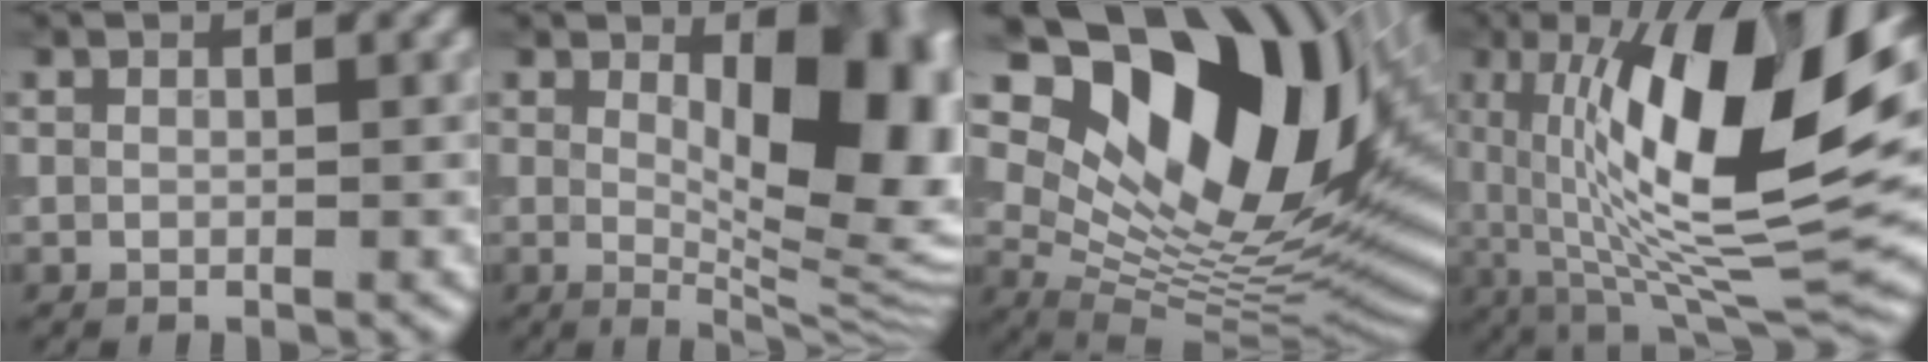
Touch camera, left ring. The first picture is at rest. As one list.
[{"total": 12.3, "force": [1.7, 5.1, 11.0], "torque": [-0.118, -0.001, 0.032]}, {"total": 19.0, "force": [8.2, 9.9, 14.0], "torque": [-0.232, 0.012, 0.151]}, {"total": 15.8, "force": [3.0, 5.2, 14.6], "torque": [-0.231, 0.001, 0.043]}]